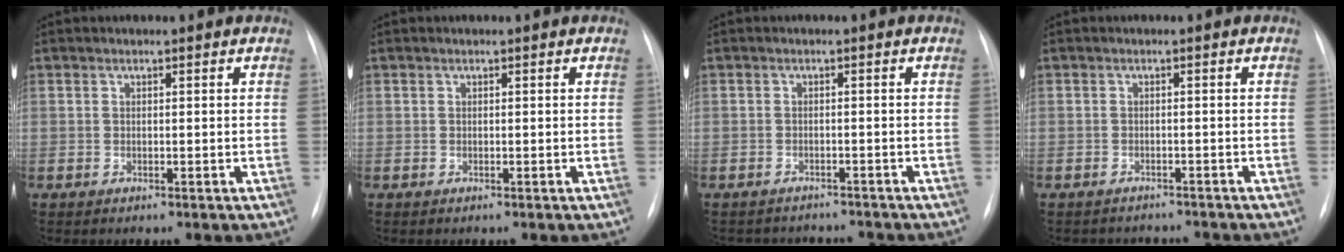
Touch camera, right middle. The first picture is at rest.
{"total": 0.0}
{"total": 6.2, "force": [-5.7, 2.4, 0.2], "torque": [-0.002, 0.011, -0.068]}
{"total": 4.8, "force": [-4.5, 1.9, 0.1], "torque": [0.002, 0.004, -0.052]}